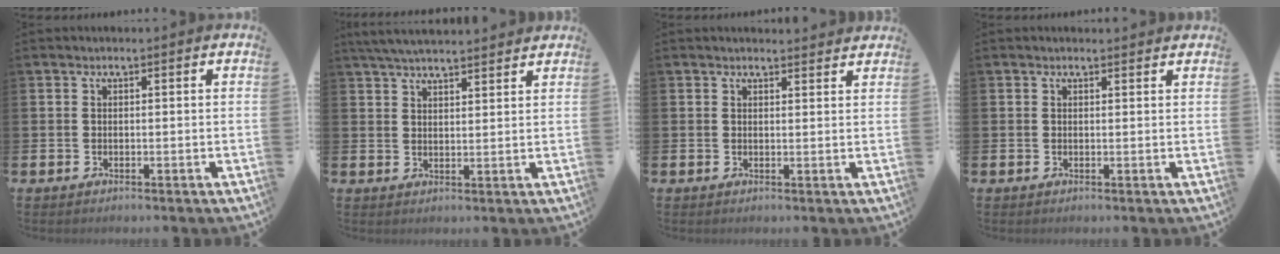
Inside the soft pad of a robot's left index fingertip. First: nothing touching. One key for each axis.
{"total": 4.8, "fx": 4.6, "fy": 0.4, "fz": 1.1, "tx": -0.029, "ty": -0.016, "tz": 0.085}
{"total": 1.7, "fx": 1.7, "fy": 0.2, "fz": 0.0, "tx": 0.008, "ty": -0.009, "tz": 0.029}
{"total": 0.7, "fx": 0.7, "fy": 0.1, "fz": 0.2, "tx": 0.006, "ty": -0.002, "tz": 0.010}